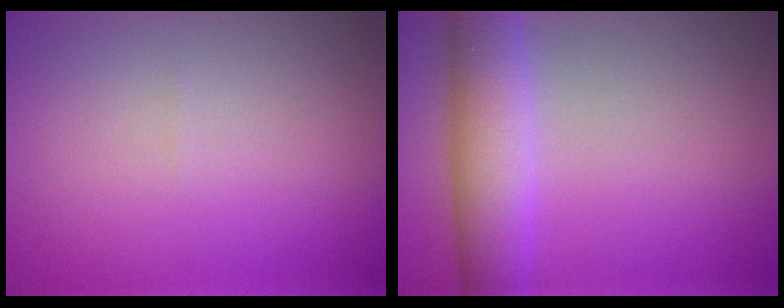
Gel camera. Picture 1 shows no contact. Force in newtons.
{"total": 6.4, "press": 6.4, "slide": 0.3}